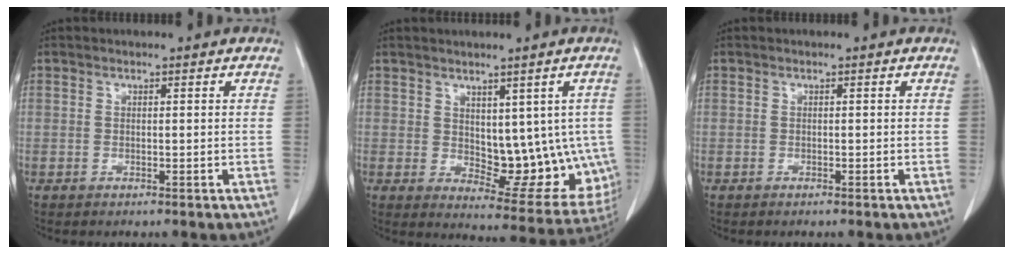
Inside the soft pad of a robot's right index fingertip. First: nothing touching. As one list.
[{"total": 12.5, "force": [0.4, 7.0, 10.3], "torque": [-0.107, 0.000, 0.027]}, {"total": 0.0}]